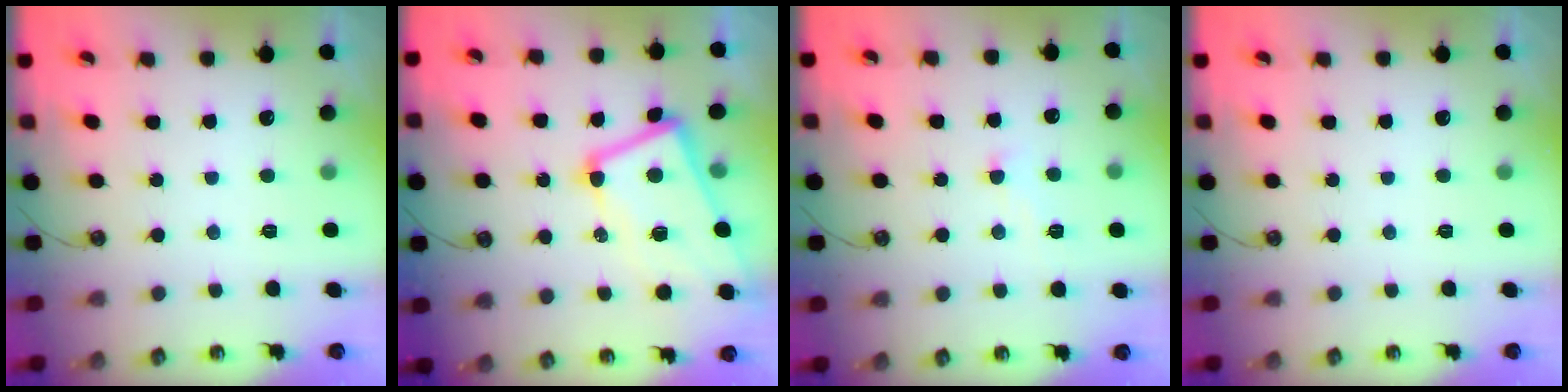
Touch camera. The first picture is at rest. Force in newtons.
{"total": 7.4, "press": 7.3, "slide": 1.6}
{"total": 1.6, "press": 1.5, "slide": 0.6}
{"total": 0.0}